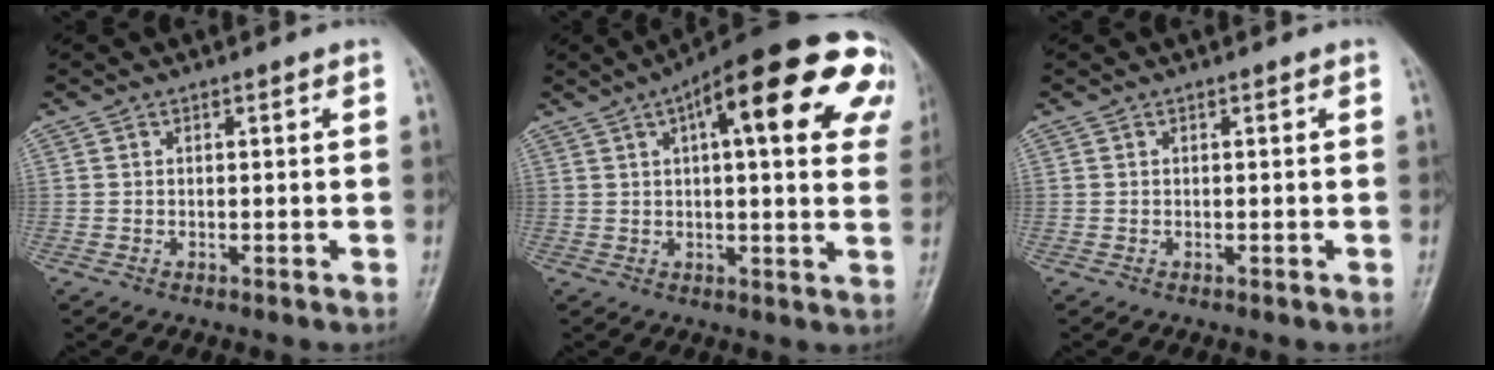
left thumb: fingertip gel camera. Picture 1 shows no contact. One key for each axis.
{"total": 25.4, "fx": 9.6, "fy": 8.1, "fz": 22.0, "tx": -0.260, "ty": 0.032, "tz": 0.124}
{"total": 0.0}